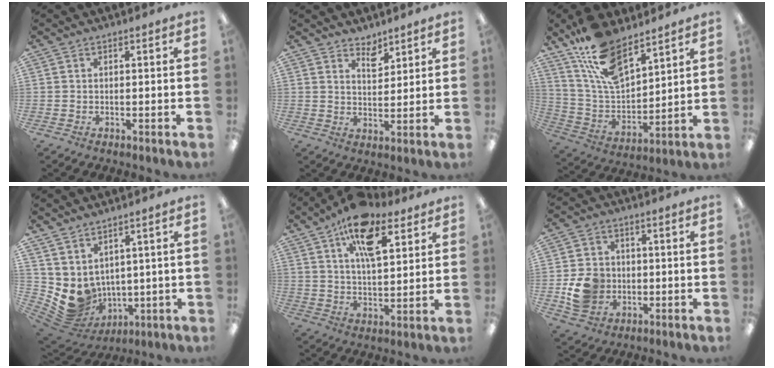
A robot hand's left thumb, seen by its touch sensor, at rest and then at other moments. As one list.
[{"total": 4.6, "force": [4.1, 1.9, 1.2], "torque": [-0.002, -0.030, 0.070]}, {"total": 16.1, "force": [11.5, 6.8, 9.1], "torque": [-0.199, -0.054, 0.210]}, {"total": 6.9, "force": [1.8, 6.3, 2.2], "torque": [-0.063, -0.039, 0.047]}, {"total": 15.1, "force": [8.6, 7.0, 10.2], "torque": [-0.164, -0.025, 0.147]}, {"total": 8.9, "force": [-1.6, 7.9, 3.9], "torque": [-0.083, 0.015, -0.025]}]